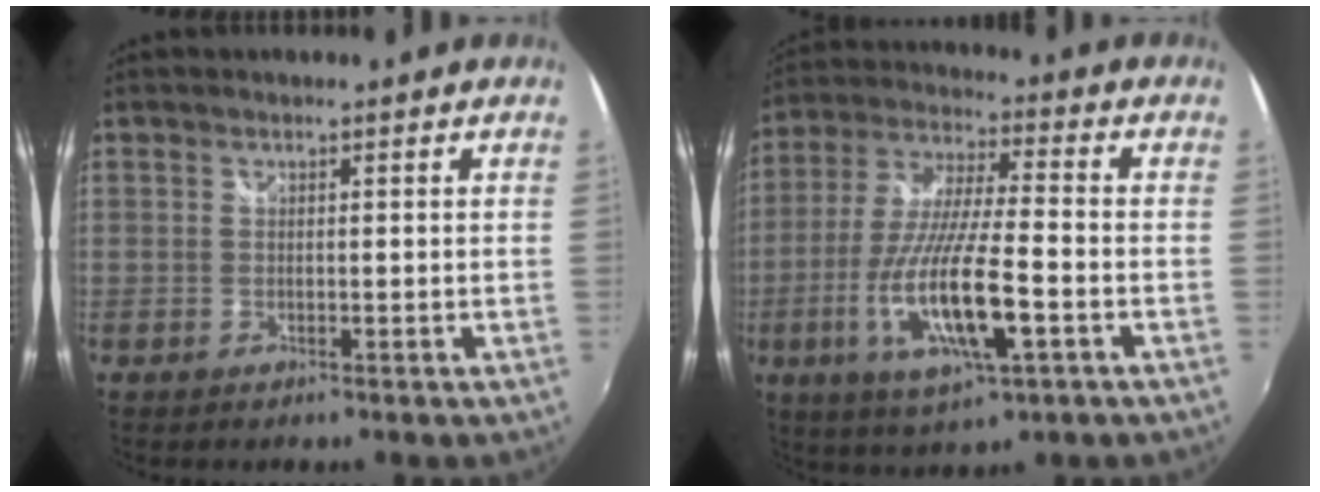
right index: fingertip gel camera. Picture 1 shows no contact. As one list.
[{"total": 17.0, "force": [-5.7, 3.8, 15.5], "torque": [-0.317, -0.025, -0.104]}]